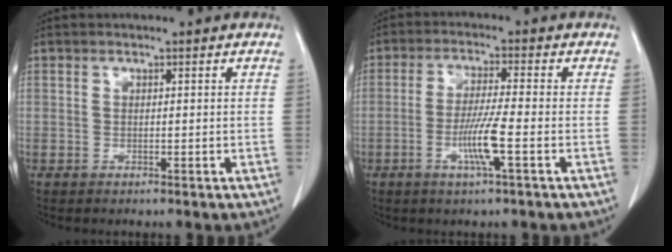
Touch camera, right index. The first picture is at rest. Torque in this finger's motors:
{"motor_torque": [0.95, -0.37, 0.44, 0.15]}